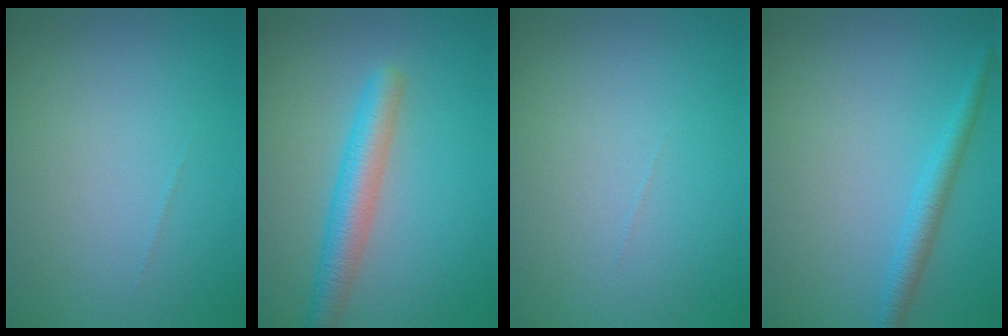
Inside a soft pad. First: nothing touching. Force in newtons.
{"total": 4.1, "press": 4.1, "slide": 0.1}
{"total": 0.0}
{"total": 2.2, "press": 2.2, "slide": 0.1}